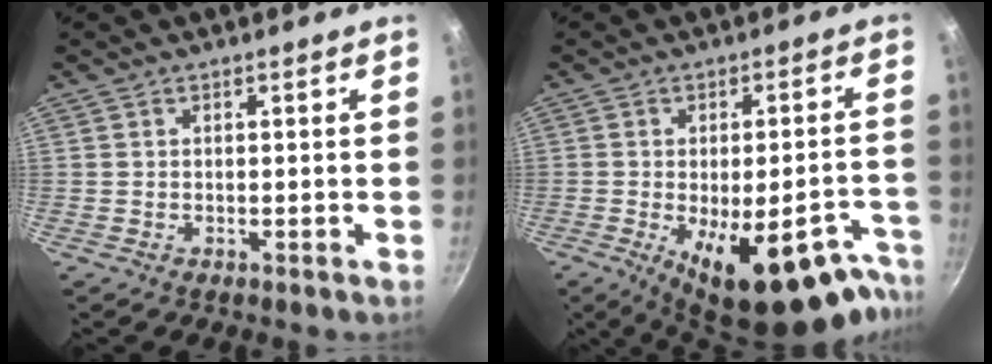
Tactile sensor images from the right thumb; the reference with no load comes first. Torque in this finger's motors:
{"motor_torque": [0.12, 0.57, 1.04, -0.02, 0.27]}